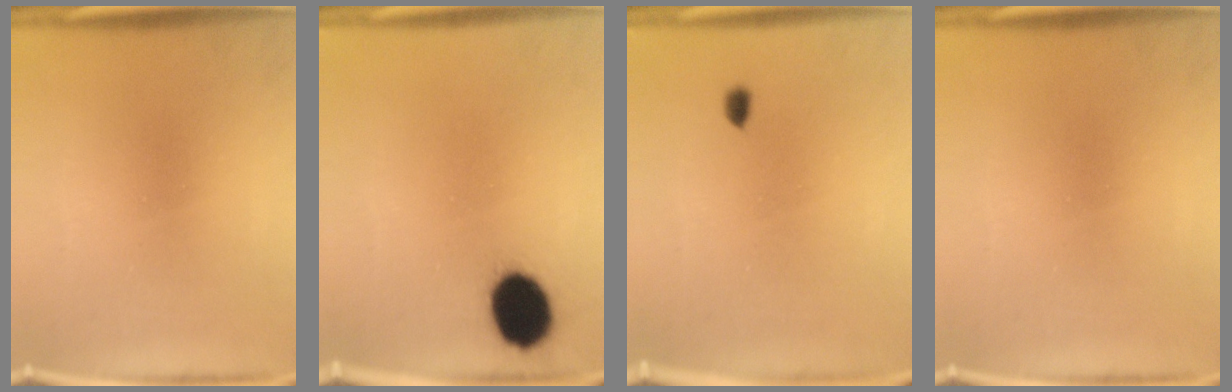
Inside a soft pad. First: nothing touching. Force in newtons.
{"total": 11.4}
{"total": 1.2}
{"total": 0.0}